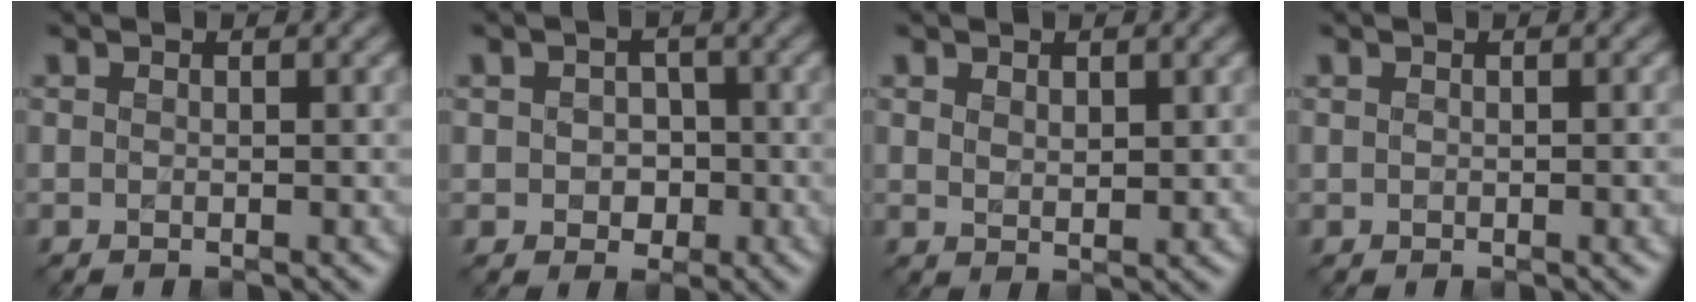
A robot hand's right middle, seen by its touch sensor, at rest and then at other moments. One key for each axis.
{"total": 2.5, "fx": -0.3, "fy": 2.1, "fz": 1.2, "tx": -0.015, "ty": -0.003, "tz": -0.008}
{"total": 1.6, "fx": 0.7, "fy": 0.9, "fz": 1.1, "tx": -0.018, "ty": -0.004, "tz": 0.018}
{"total": 1.5, "fx": -0.1, "fy": 0.9, "fz": 1.2, "tx": -0.017, "ty": -0.003, "tz": 0.002}